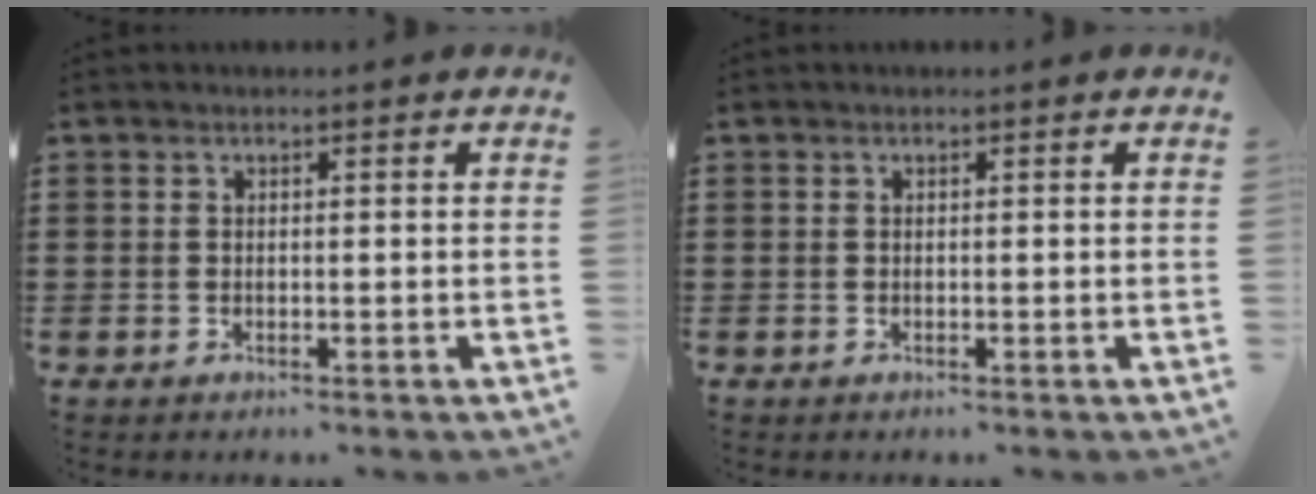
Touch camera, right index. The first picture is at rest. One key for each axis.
{"total": 0.0}